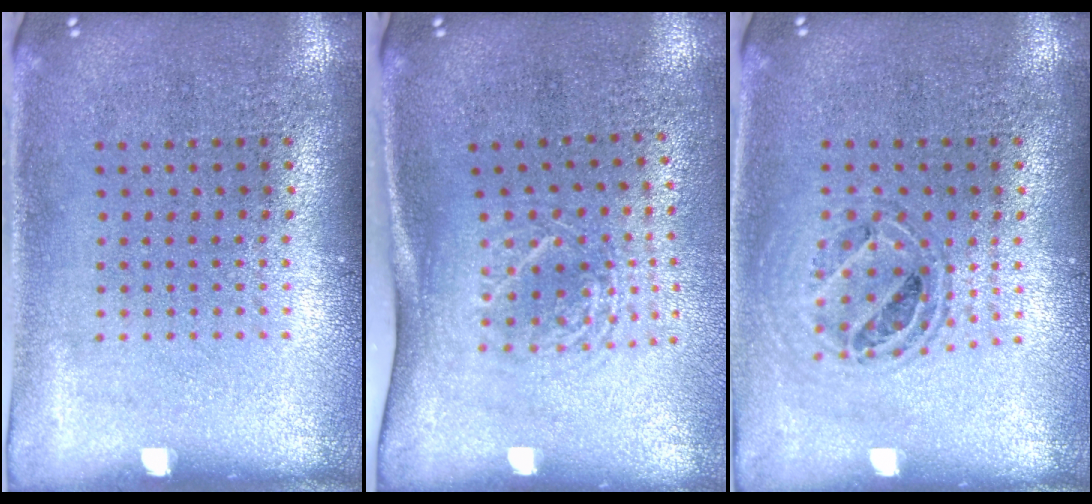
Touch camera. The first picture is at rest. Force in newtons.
{"total": 1.8, "press": 1.3, "slide": 1.2}
{"total": 0.8, "press": 0.8, "slide": 0.0}